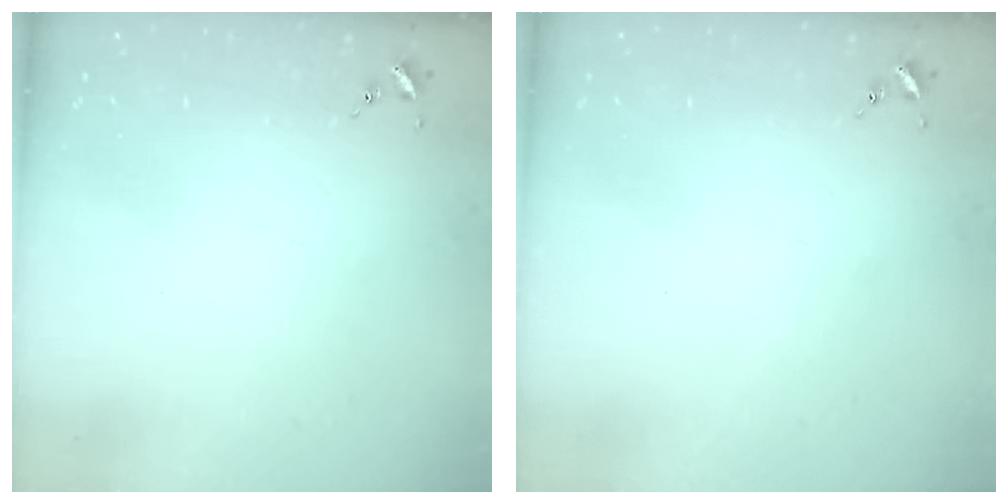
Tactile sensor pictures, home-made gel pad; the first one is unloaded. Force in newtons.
{"total": 0.0}